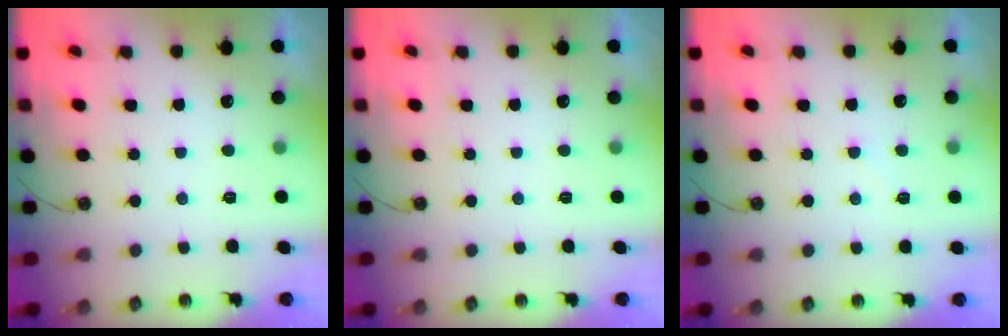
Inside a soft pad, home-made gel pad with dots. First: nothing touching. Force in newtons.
{"total": 0.0}
{"total": 2.8, "press": 2.8, "slide": 0.4}